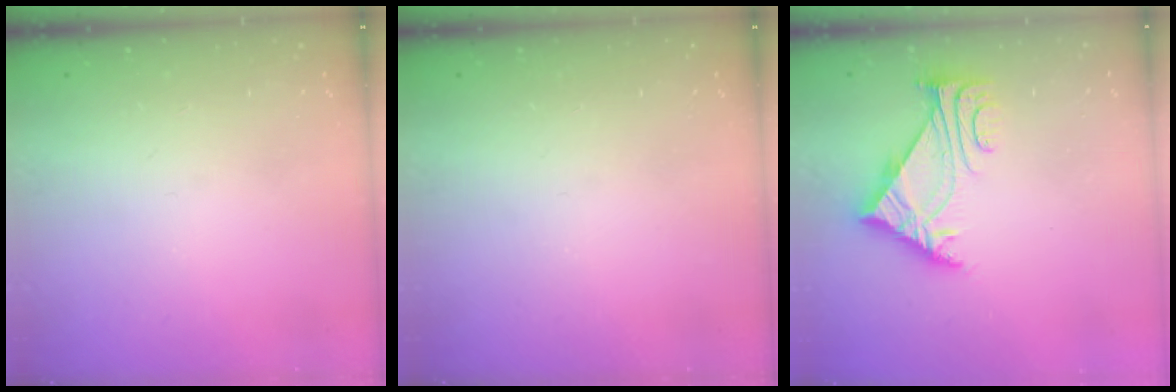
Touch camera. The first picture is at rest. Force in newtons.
{"total": 0.0}
{"total": 5.8, "press": 5.8, "slide": 1.0}